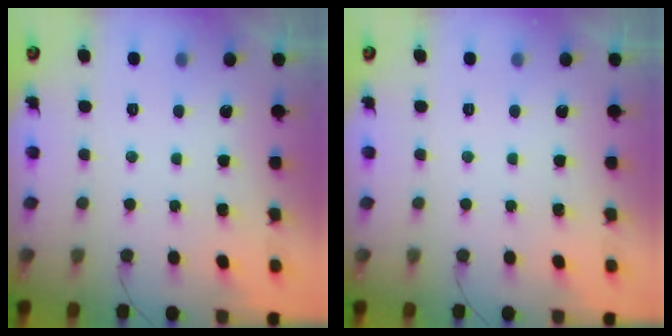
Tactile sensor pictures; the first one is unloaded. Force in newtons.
{"total": 0.0}